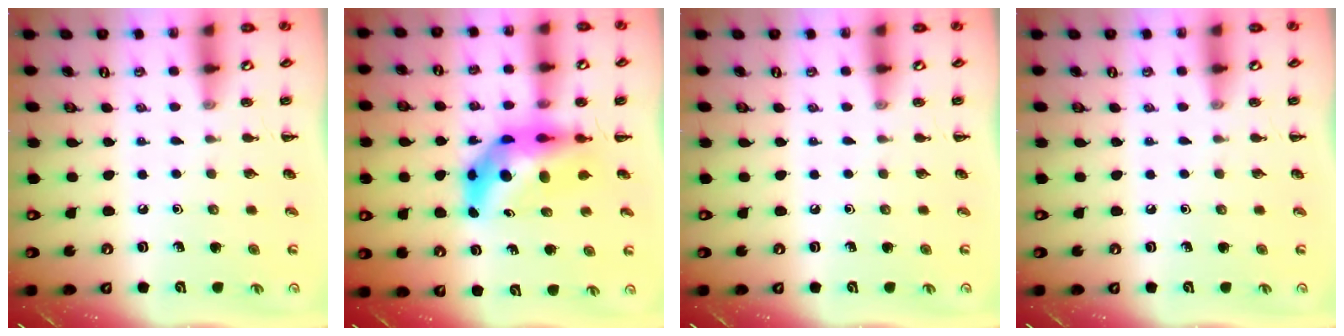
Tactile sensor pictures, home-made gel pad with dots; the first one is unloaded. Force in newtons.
{"total": 9.5, "press": 9.0, "slide": 3.1}
{"total": 0.0}
{"total": 0.0}